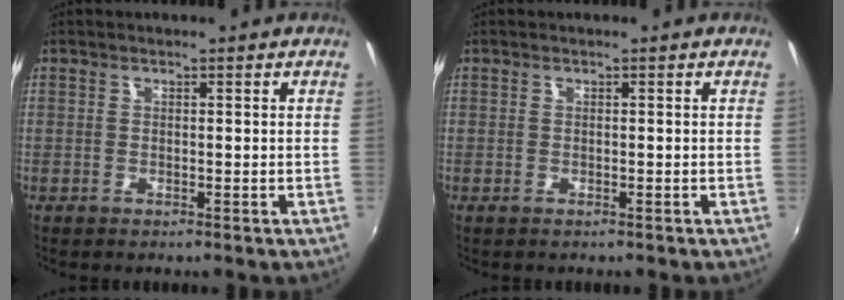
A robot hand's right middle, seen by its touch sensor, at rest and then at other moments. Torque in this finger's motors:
{"motor_torque": [0.13, -0.19, -0.02, 0.00]}